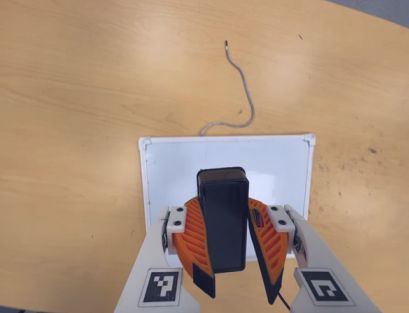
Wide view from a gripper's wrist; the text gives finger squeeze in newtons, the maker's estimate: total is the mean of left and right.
{"total": 10.6, "left": 10.3, "right": 10.8}